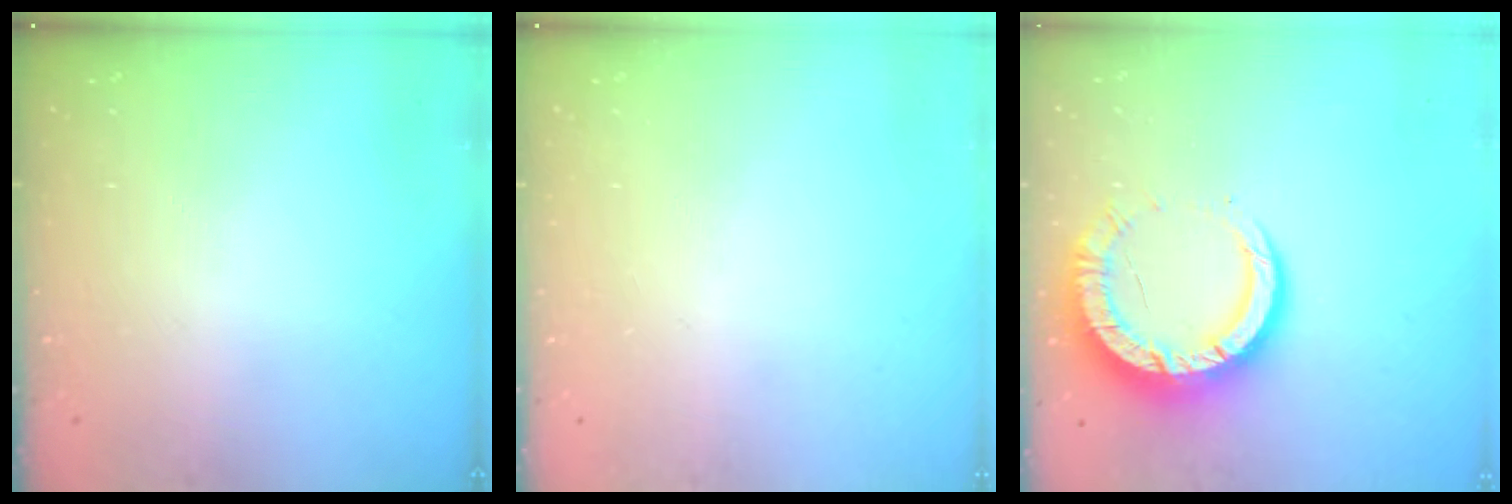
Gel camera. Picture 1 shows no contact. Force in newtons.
{"total": 0.0}
{"total": 14.0, "press": 13.9, "slide": 1.4}